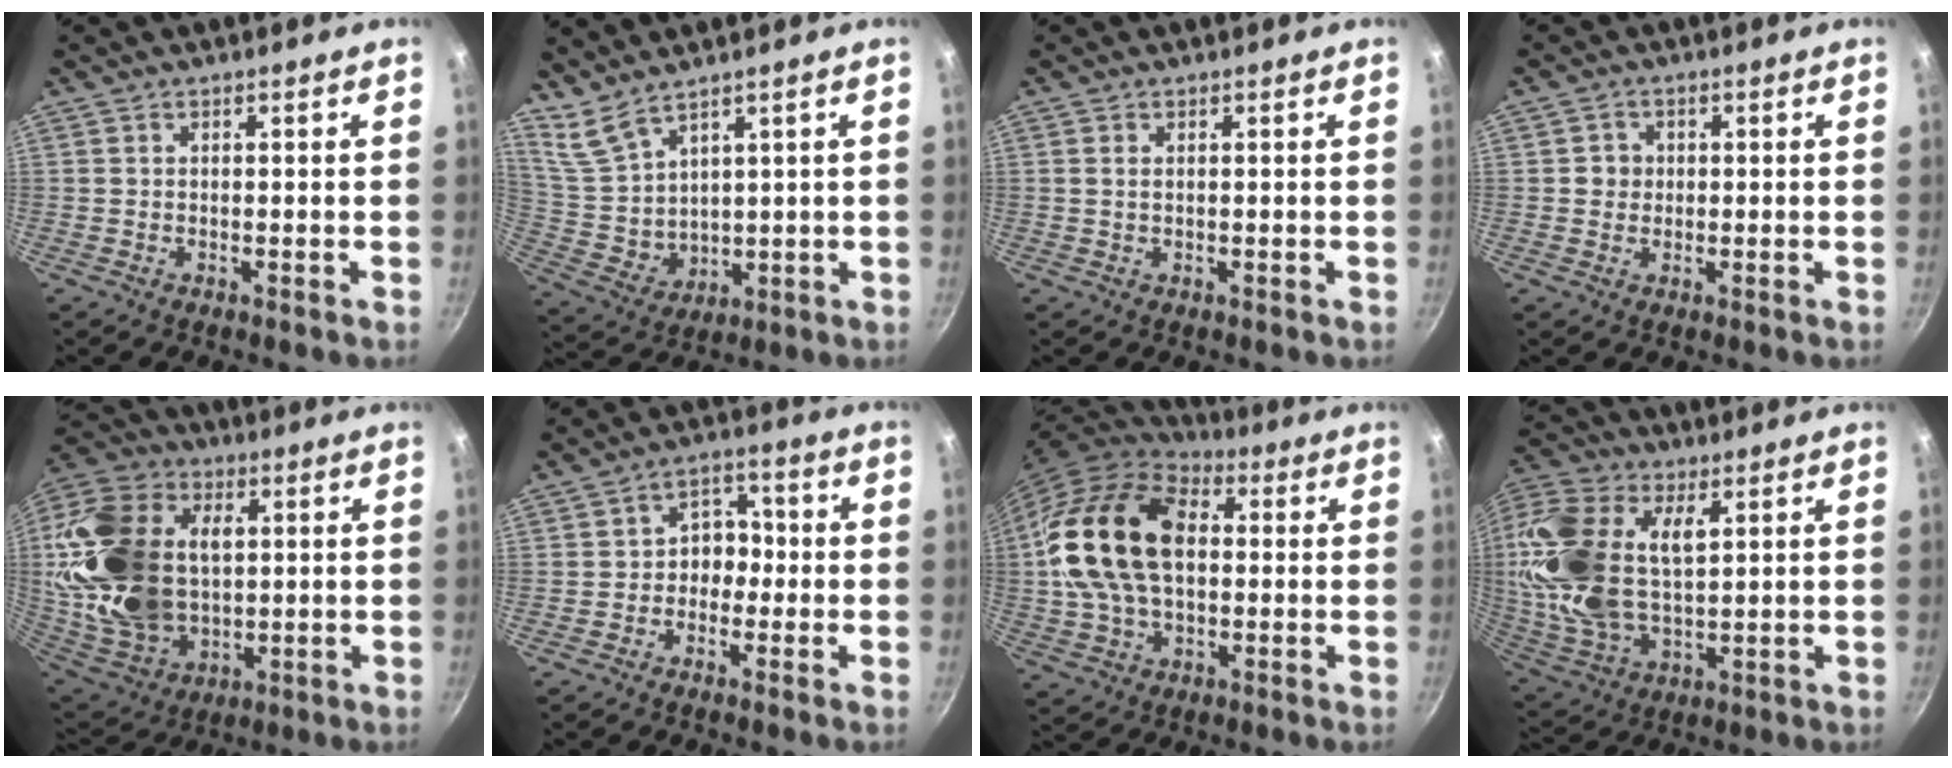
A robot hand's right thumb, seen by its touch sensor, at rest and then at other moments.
{"total": 7.5, "force": [5.8, 3.3, 3.5], "torque": [-0.060, -0.043, 0.138]}
{"total": 1.0, "force": [0.3, 0.6, 0.8], "torque": [-0.013, 0.002, 0.004]}
{"total": 2.7, "force": [0.2, 2.6, 0.7], "torque": [0.005, 0.005, -0.001]}
{"total": 26.7, "force": [3.0, 18.2, 19.3], "torque": [-0.369, 0.003, 0.064]}
{"total": 6.1, "force": [-0.9, 4.9, 3.4], "torque": [0.003, 0.024, -0.026]}
{"total": 20.8, "force": [1.8, 13.7, 15.5], "torque": [-0.269, 0.025, 0.024]}
{"total": 23.6, "force": [5.6, 14.3, 17.9], "torque": [-0.383, -0.003, 0.105]}